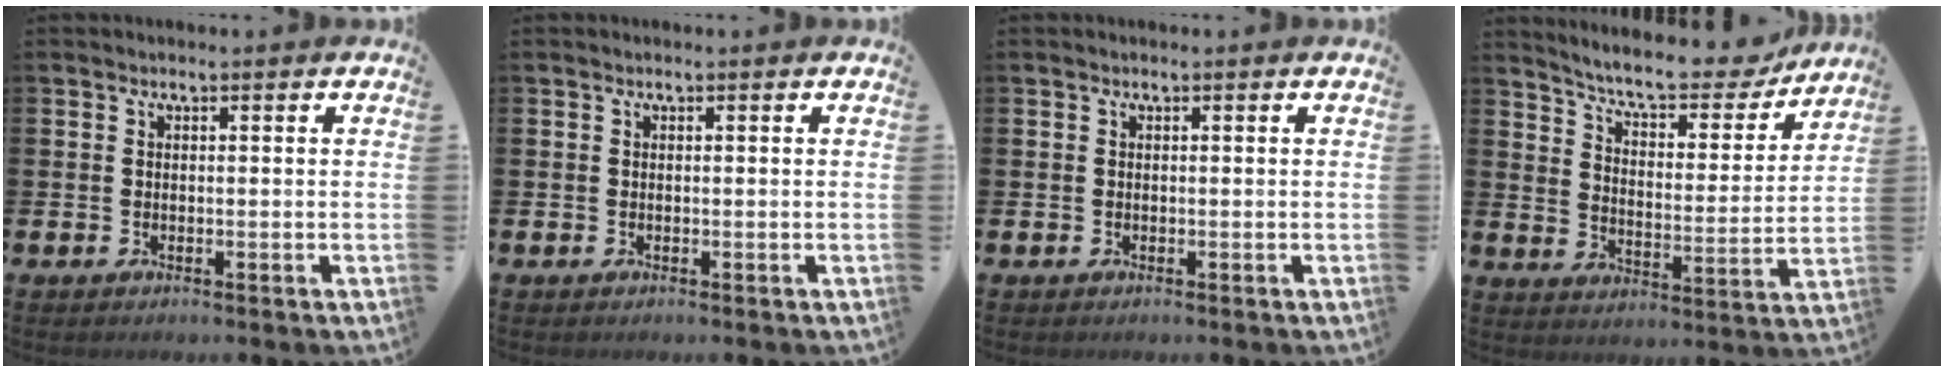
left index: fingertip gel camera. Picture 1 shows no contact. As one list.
[{"total": 0.0}, {"total": 0.0}, {"total": 8.4, "force": [7.7, 1.7, 2.8], "torque": [-0.074, -0.056, 0.127]}]